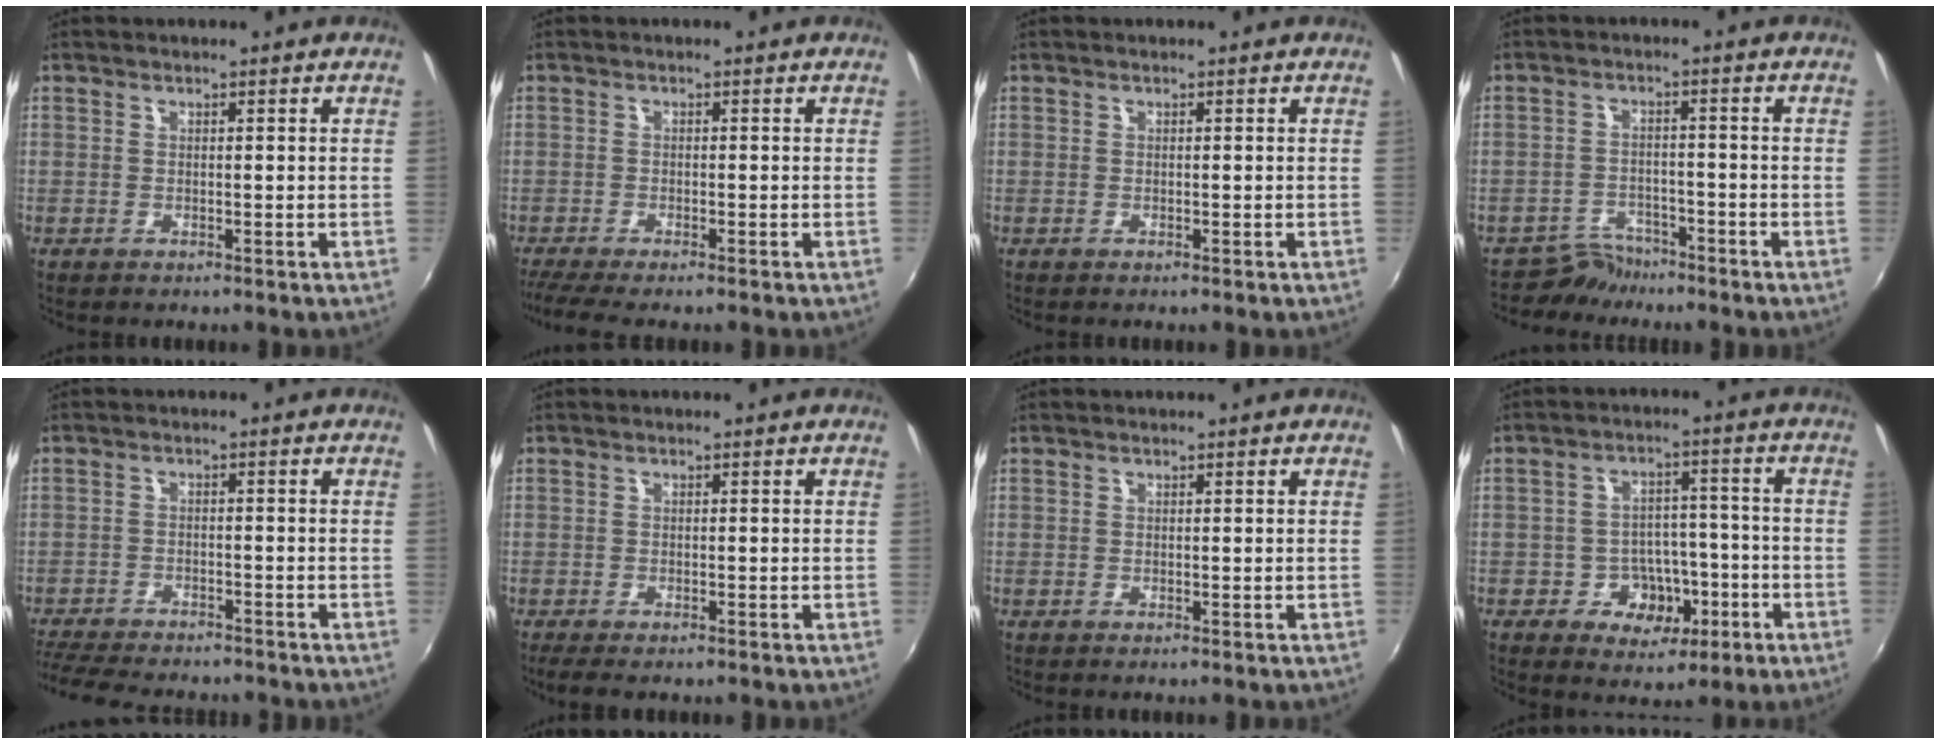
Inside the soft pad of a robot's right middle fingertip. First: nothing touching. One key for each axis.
{"total": 5.3, "fx": -4.5, "fy": 0.3, "fz": 2.8, "tx": -0.073, "ty": -0.024, "tz": -0.081}
{"total": 0.0}
{"total": 4.2, "fx": -3.8, "fy": 1.6, "fz": -0.6, "tx": 0.006, "ty": 0.011, "tz": -0.065}
{"total": 12.4, "fx": -11.0, "fy": 3.2, "fz": 4.8, "tx": -0.121, "ty": -0.020, "tz": -0.177}
{"total": 3.5, "fx": -2.7, "fy": 0.9, "fz": 2.0, "tx": -0.045, "ty": -0.017, "tz": -0.046}
{"total": 0.0}
{"total": 8.6, "fx": -3.7, "fy": 6.8, "fz": 3.8, "tx": -0.070, "ty": 0.021, "tz": -0.039}